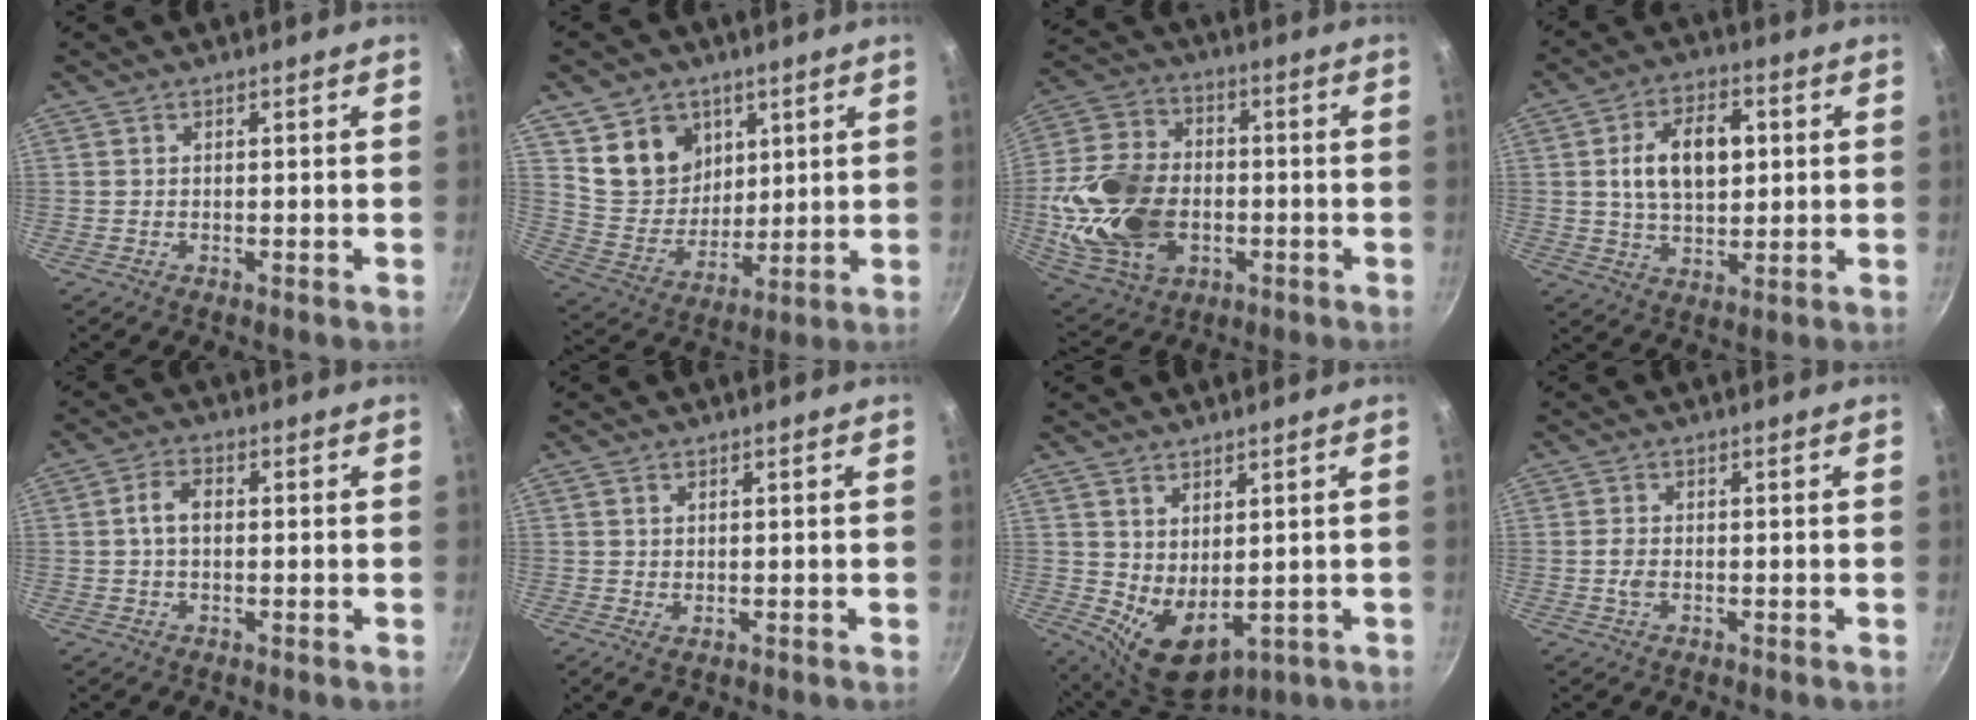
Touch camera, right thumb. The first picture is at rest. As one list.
[{"total": 12.8, "force": [5.8, 10.3, 4.9], "torque": [-0.042, -0.035, 0.121]}, {"total": 21.3, "force": [-3.1, 15.1, 14.6], "torque": [-0.278, 0.021, -0.048]}, {"total": 12.4, "force": [2.1, 7.7, 9.5], "torque": [-0.140, 0.005, 0.032]}, {"total": 6.6, "force": [0.3, 4.2, 5.1], "torque": [-0.084, 0.019, -0.003]}, {"total": 1.5, "force": [0.3, 1.1, 1.1], "torque": [-0.012, -0.002, 0.005]}, {"total": 7.9, "force": [1.2, 5.0, 6.0], "torque": [-0.075, -0.028, 0.040]}, {"total": 2.0, "force": [-0.4, 1.3, 1.5], "torque": [-0.034, 0.003, -0.010]}]